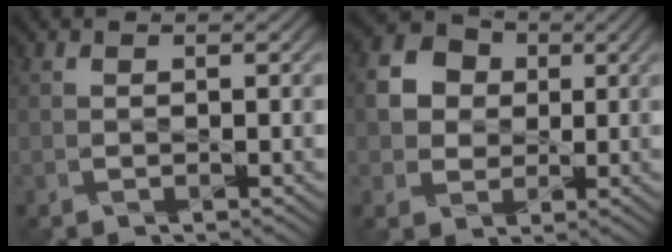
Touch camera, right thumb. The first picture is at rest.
{"total": 6.5, "force": [1.1, 5.7, 3.0], "torque": [-0.096, 0.011, 0.007]}